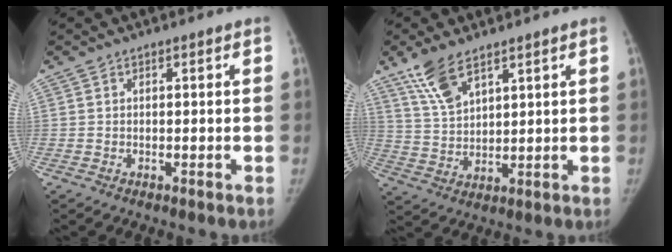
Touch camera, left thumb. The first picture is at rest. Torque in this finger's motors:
{"motor_torque": [1.07, 0.69, 0.65, -0.98, 0.26]}